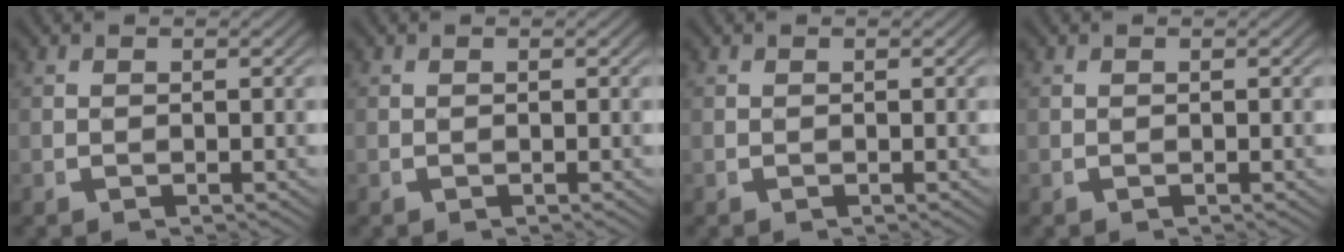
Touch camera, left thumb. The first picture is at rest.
{"total": 0.0}
{"total": 0.0}
{"total": 0.0}